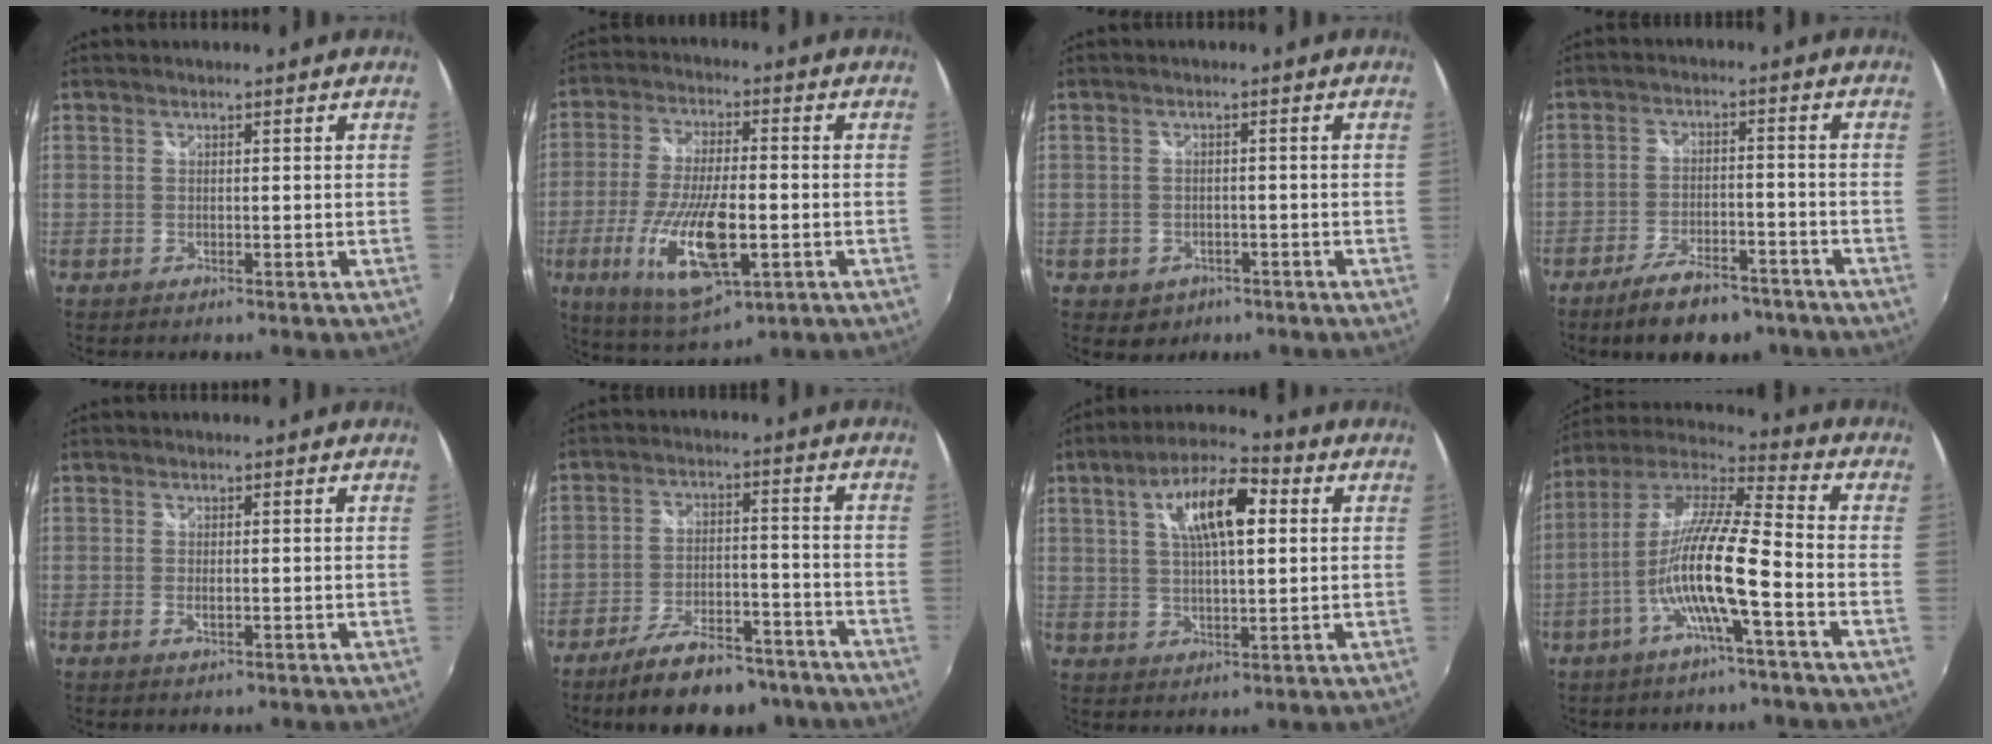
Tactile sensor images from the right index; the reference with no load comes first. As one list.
[{"total": 16.4, "force": [-4.7, 5.6, 14.6], "torque": [-0.296, -0.027, -0.082]}, {"total": 4.0, "force": [-1.8, 3.3, 1.1], "torque": [-0.033, 0.002, -0.019]}, {"total": 11.2, "force": [-8.5, 4.2, 6.0], "torque": [-0.126, -0.002, -0.131]}, {"total": 1.4, "force": [-0.4, 0.5, 1.2], "torque": [-0.024, -0.002, -0.007]}, {"total": 15.6, "force": [-12.4, 5.6, 7.7], "torque": [-0.145, 0.002, -0.177]}, {"total": 11.9, "force": [3.5, 4.3, 10.6], "torque": [-0.185, 0.023, 0.056]}, {"total": 14.6, "force": [-4.9, 1.1, 13.7], "torque": [-0.253, -0.003, -0.098]}]